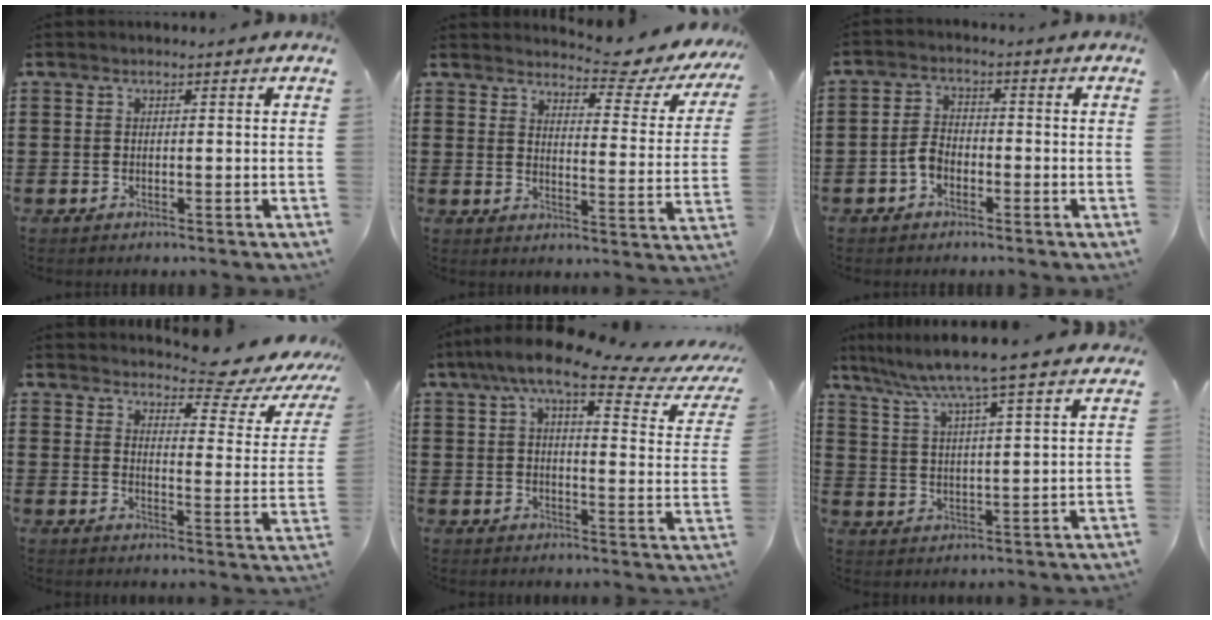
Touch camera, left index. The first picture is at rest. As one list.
[{"total": 5.4, "force": [4.9, 0.6, 2.2], "torque": [-0.037, -0.042, 0.073]}, {"total": 3.1, "force": [-1.5, 1.9, 2.1], "torque": [-0.054, 0.001, -0.033]}, {"total": 6.2, "force": [5.6, 0.6, 2.6], "torque": [-0.050, -0.045, 0.088]}, {"total": 10.1, "force": [6.9, 1.8, 7.2], "torque": [-0.138, -0.027, 0.111]}, {"total": 7.0, "force": [6.1, -1.3, 3.2], "torque": [-0.086, -0.040, 0.099]}]